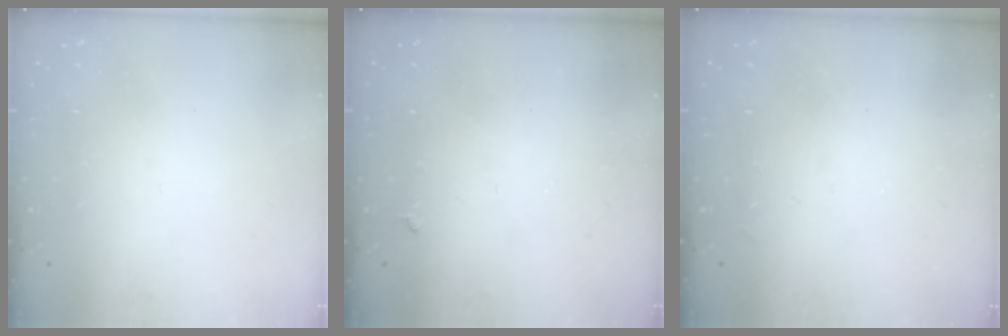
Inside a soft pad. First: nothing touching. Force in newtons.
{"total": 3.0, "press": 2.9, "slide": 0.5}
{"total": 1.1, "press": 1.0, "slide": 0.3}